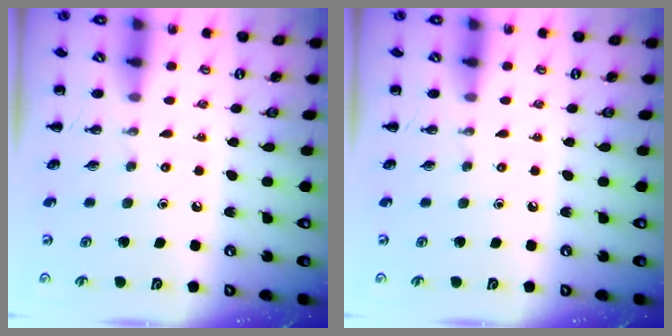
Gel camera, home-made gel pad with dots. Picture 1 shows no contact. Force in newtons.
{"total": 0.0}